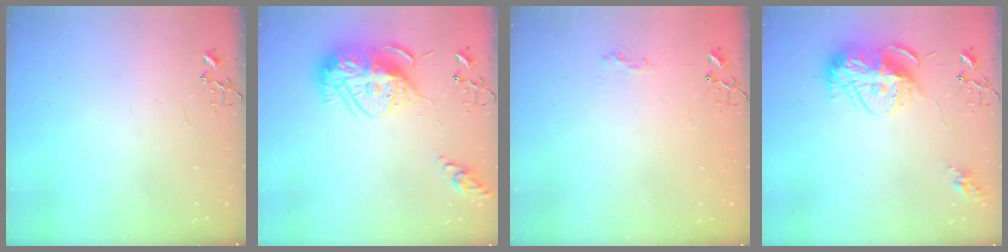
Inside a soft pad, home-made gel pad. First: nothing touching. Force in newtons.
{"total": 17.1, "press": 17.0, "slide": 1.8}
{"total": 6.6, "press": 6.5, "slide": 0.8}
{"total": 14.0, "press": 13.9, "slide": 1.2}